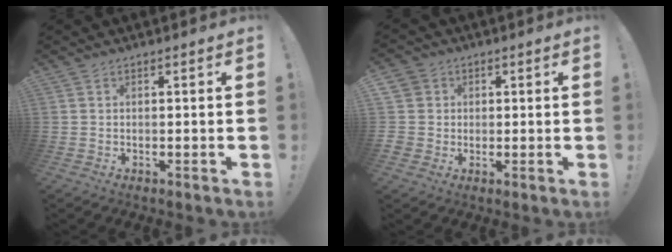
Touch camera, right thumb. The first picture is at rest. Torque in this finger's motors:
{"motor_torque": [1.29, 1.35, 0.54, -0.60, 0.06]}